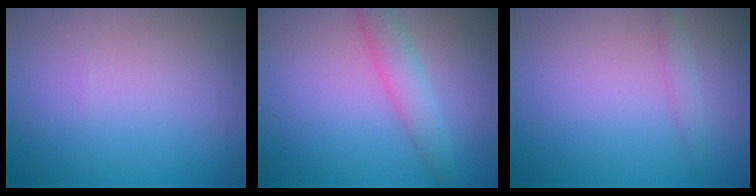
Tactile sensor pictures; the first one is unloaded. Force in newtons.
{"total": 3.0, "press": 3.0, "slide": 0.1}
{"total": 1.2, "press": 1.2, "slide": 0.0}